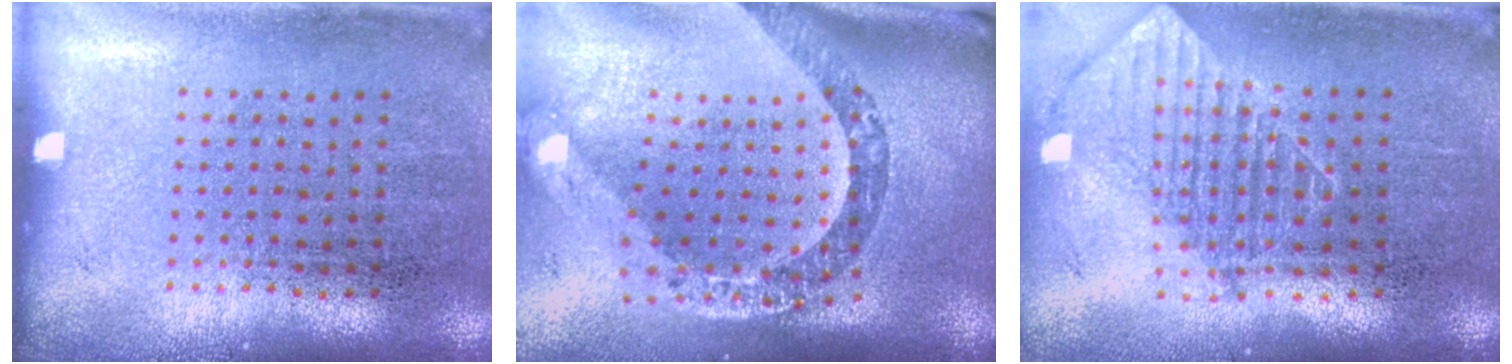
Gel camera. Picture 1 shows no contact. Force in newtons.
{"total": 3.7, "press": 2.6, "slide": 2.6}
{"total": 1.7, "press": 1.3, "slide": 1.0}